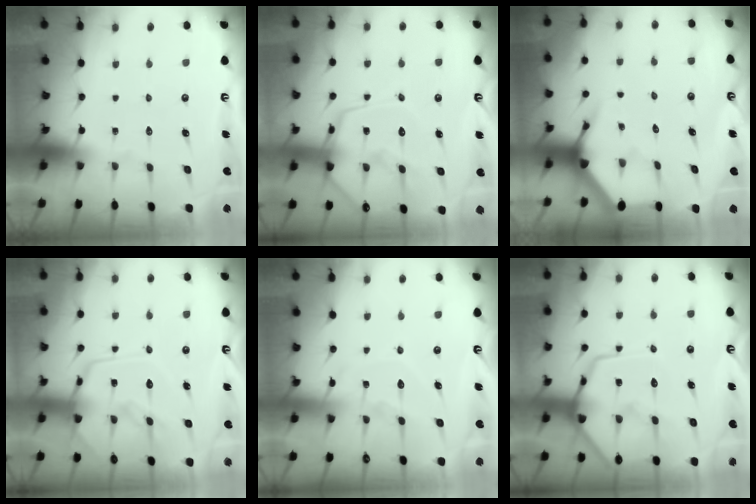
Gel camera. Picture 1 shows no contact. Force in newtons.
{"total": 11.5, "press": 11.4, "slide": 1.2}
{"total": 3.9, "press": 3.8, "slide": 0.4}
{"total": 14.3, "press": 14.3, "slide": 1.3}
{"total": 8.5, "press": 8.5, "slide": 0.7}
{"total": 12.7, "press": 12.6, "slide": 1.2}